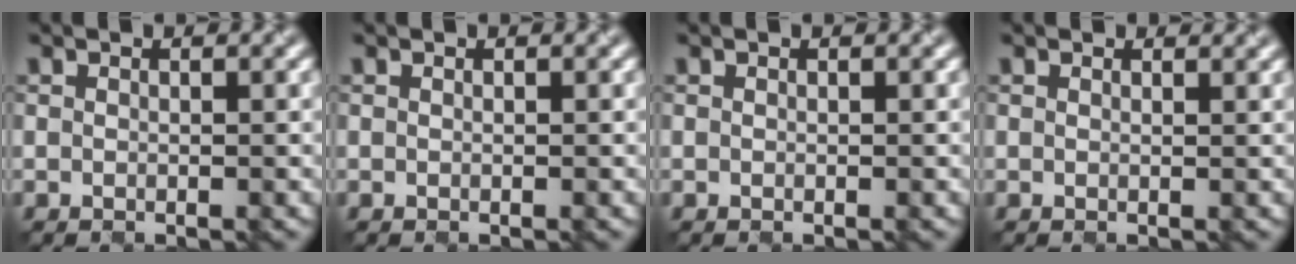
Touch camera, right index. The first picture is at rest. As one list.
[{"total": 0.0}, {"total": 0.0}, {"total": 1.8, "force": [1.6, 0.5, 0.5], "torque": [-0.001, 0.004, 0.017]}]